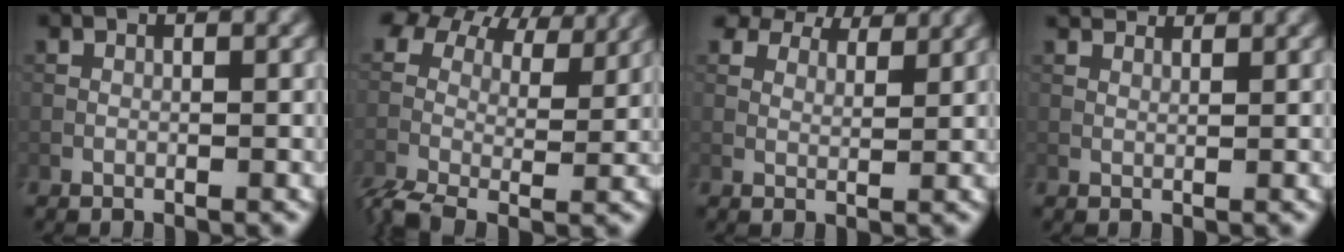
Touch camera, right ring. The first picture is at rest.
{"total": 8.9, "force": [3.8, 5.4, 6.0], "torque": [-0.131, 0.007, 0.064]}
{"total": 8.5, "force": [7.0, 3.5, 3.4], "torque": [-0.087, 0.002, 0.120]}
{"total": 3.3, "force": [2.8, 1.0, 1.3], "torque": [-0.031, -0.005, 0.046]}